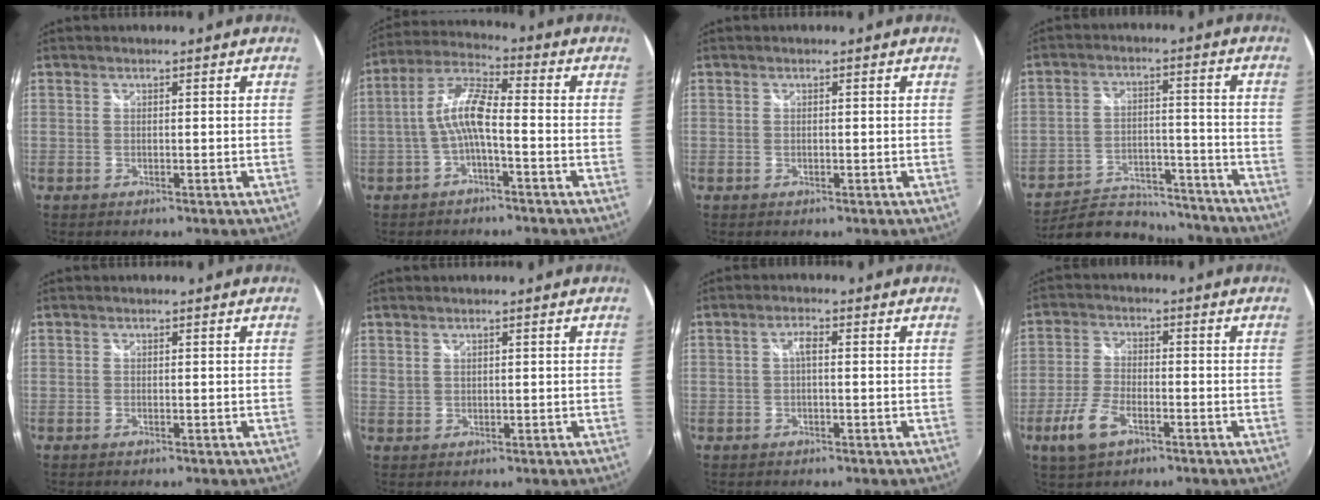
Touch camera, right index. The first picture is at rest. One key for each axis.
{"total": 7.7, "fx": -2.0, "fy": 1.8, "fz": 7.2, "tx": -0.164, "ty": 0.017, "tz": -0.037}
{"total": 0.0}
{"total": 18.7, "fx": -16.4, "fy": 7.1, "fz": 5.6, "tx": -0.125, "ty": 0.017, "tz": -0.222}
{"total": 0.0}
{"total": 1.1, "fx": 0.9, "fy": 0.5, "fz": 0.3, "tx": -0.003, "ty": 0.000, "tz": 0.017}
{"total": 1.9, "fx": 0.1, "fy": 0.7, "fz": 1.8, "tx": -0.035, "ty": 0.007, "tz": -0.001}
{"total": 7.8, "fx": -4.1, "fy": 3.7, "fz": 5.5, "tx": -0.128, "ty": -0.006, "tz": -0.076}